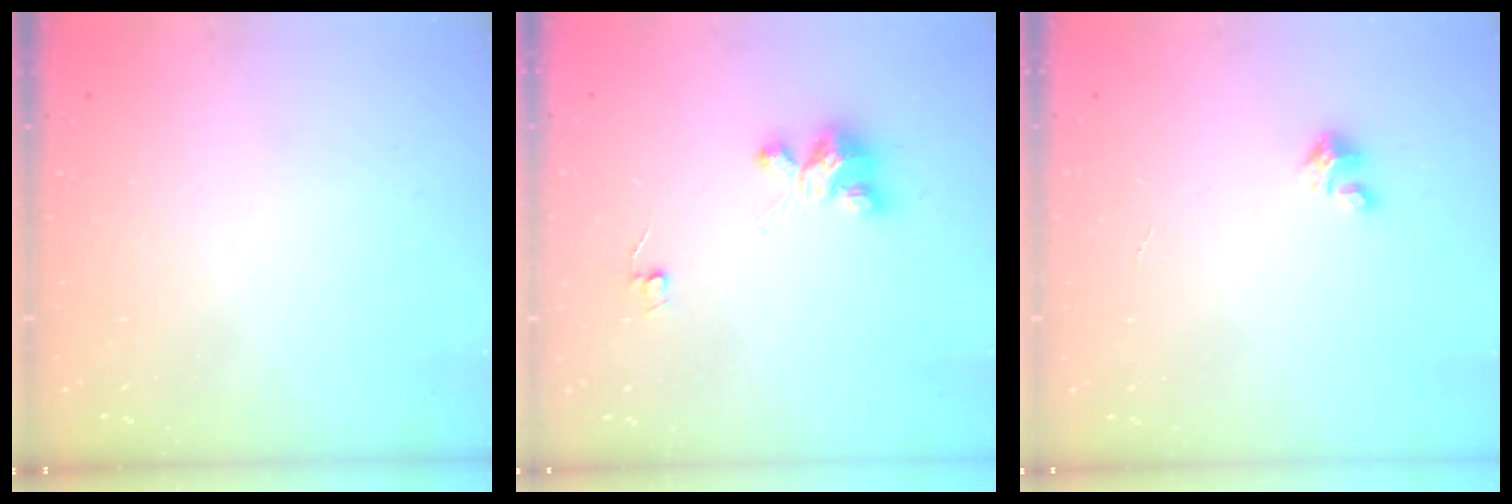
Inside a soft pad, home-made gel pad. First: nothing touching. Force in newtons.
{"total": 4.0, "press": 4.0, "slide": 0.2}
{"total": 3.6, "press": 3.5, "slide": 0.2}